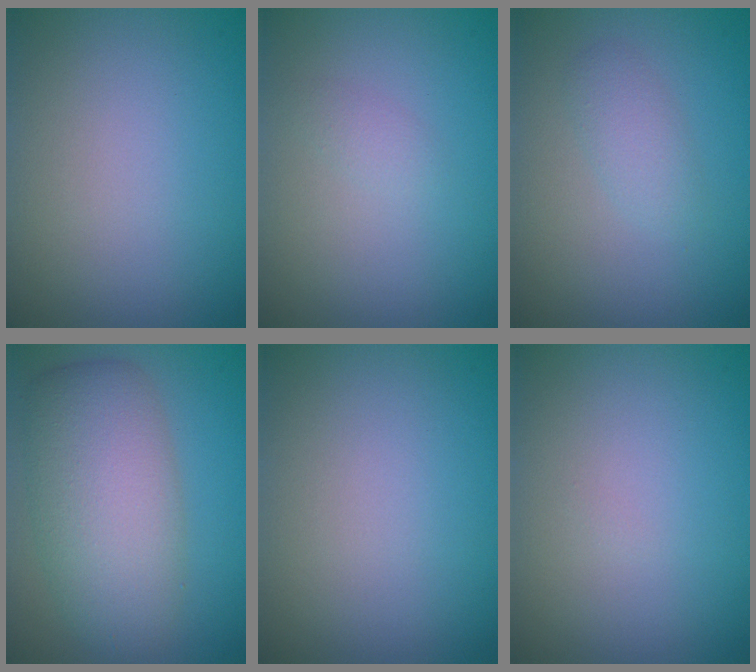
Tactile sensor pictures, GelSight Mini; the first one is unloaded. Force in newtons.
{"total": 0.8, "press": 0.8, "slide": 0.0}
{"total": 1.8, "press": 1.8, "slide": 0.2}
{"total": 7.5, "press": 7.5, "slide": 0.3}
{"total": 0.0}
{"total": 0.0}